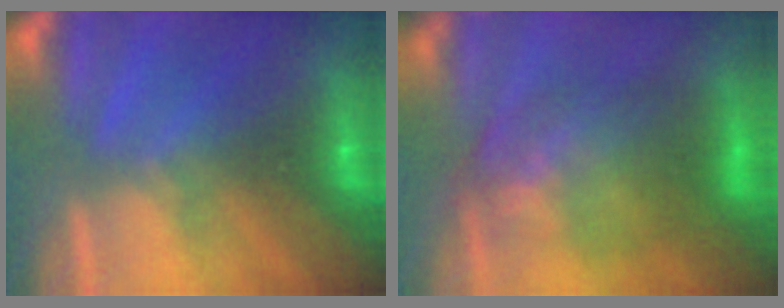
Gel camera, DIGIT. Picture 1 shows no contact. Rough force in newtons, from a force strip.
{"total": 7.5}